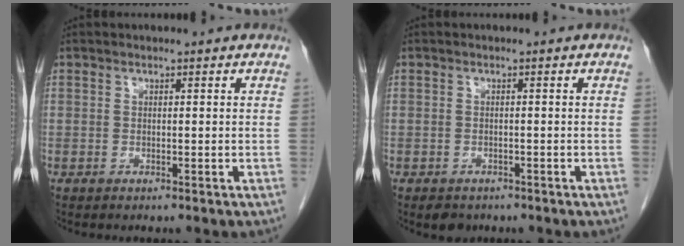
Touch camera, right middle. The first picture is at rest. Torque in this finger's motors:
{"motor_torque": [-0.03, 0.07, 0.00, 0.00]}